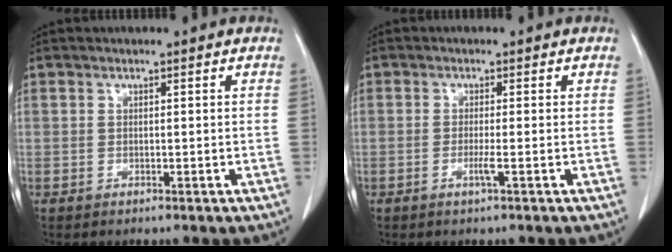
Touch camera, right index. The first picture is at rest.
{"total": 1.5, "force": [-0.6, -0.3, 1.4], "torque": [-0.028, -0.003, -0.012]}